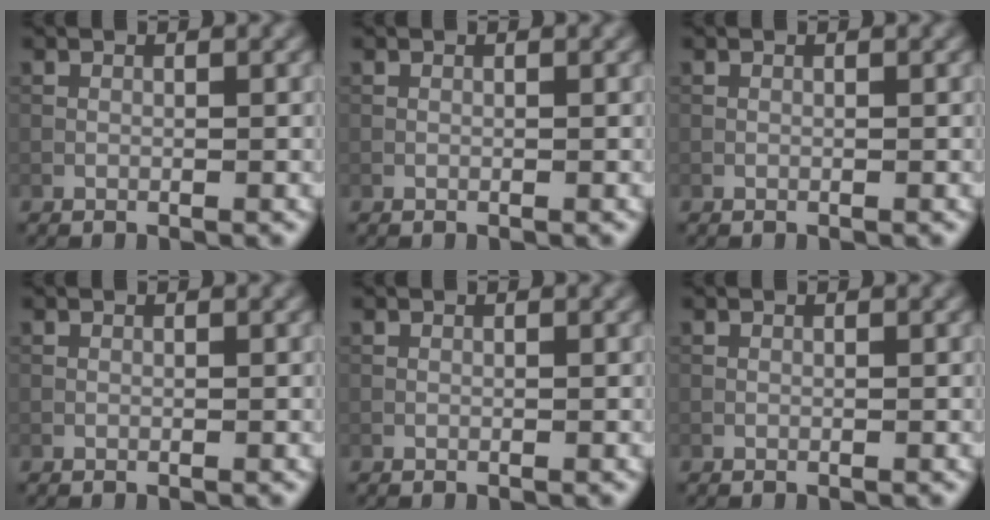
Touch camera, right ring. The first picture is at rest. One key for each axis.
{"total": 0.0}
{"total": 0.0}
{"total": 0.0}
{"total": 0.0}
{"total": 0.0}